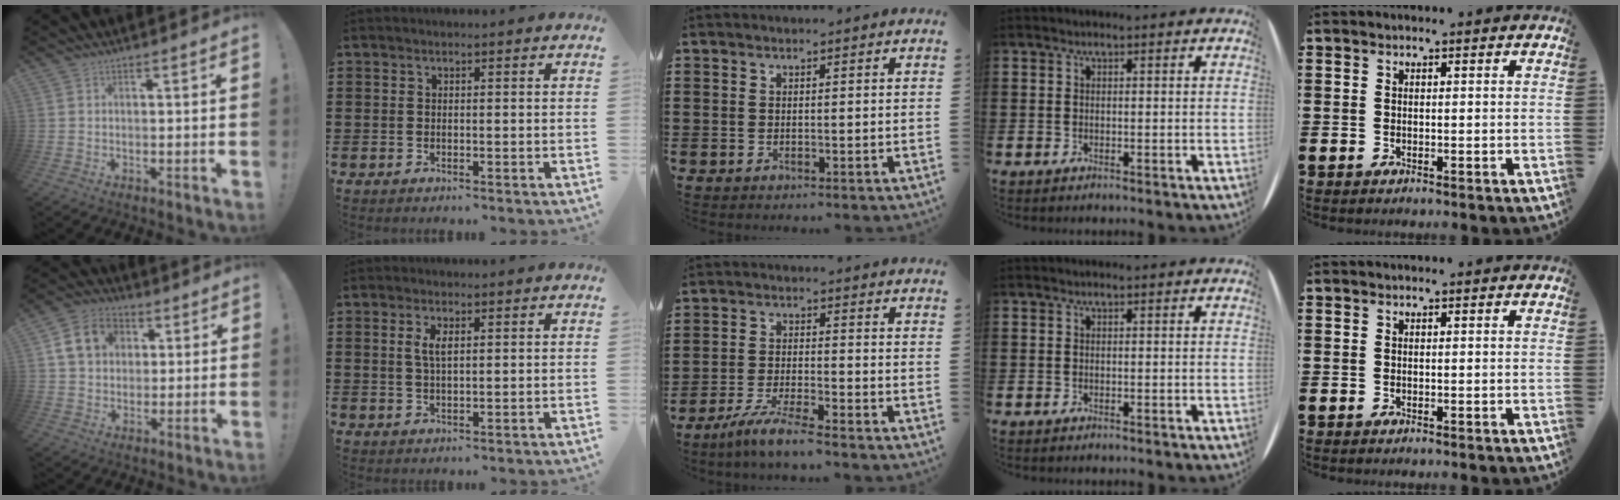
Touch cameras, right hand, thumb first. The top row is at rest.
{"thumb": {"total": 12.4, "force": [3.7, 10.1, 6.3], "torque": [-0.093, 0.002, 0.077]}, "index": {"total": 2.9, "force": [0.9, 1.0, 2.6], "torque": [-0.055, 0.006, 0.014]}, "middle": {"total": 5.6, "force": [-4.8, -0.3, 2.8], "torque": [-0.066, -0.017, -0.091]}}